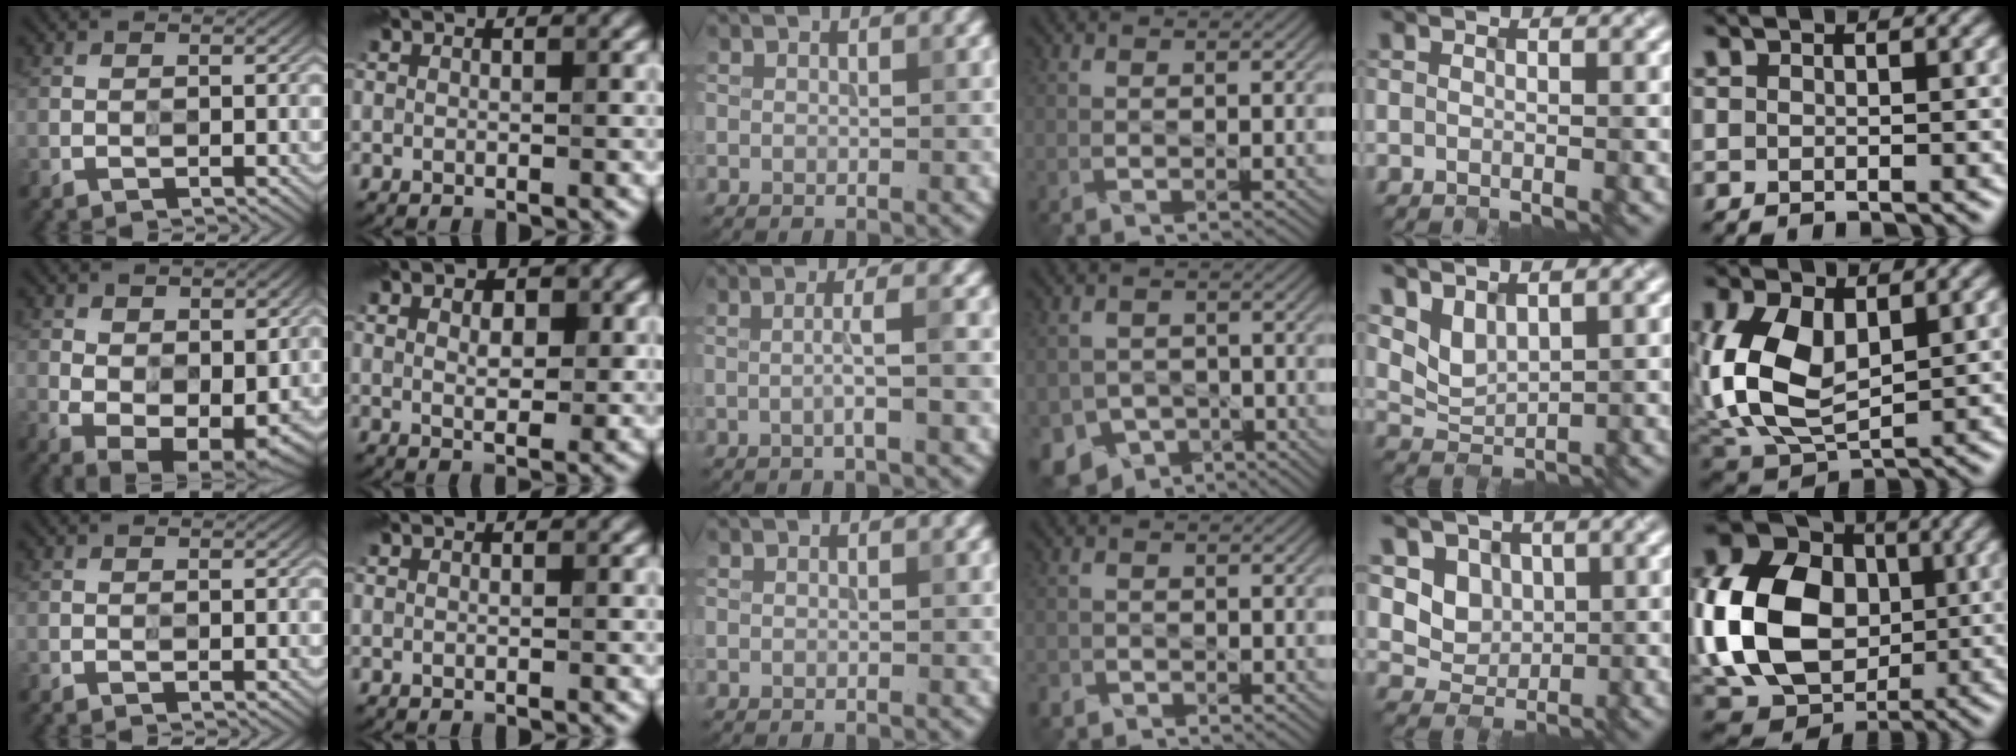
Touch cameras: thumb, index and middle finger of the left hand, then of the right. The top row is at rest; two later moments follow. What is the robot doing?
{"motion": "wipe", "object": "whiteboard"}